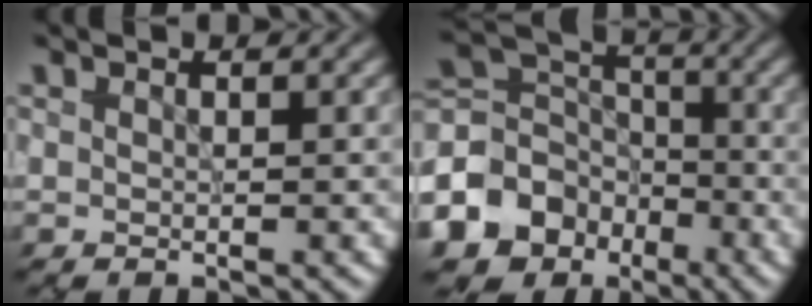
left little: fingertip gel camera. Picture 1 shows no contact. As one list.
[{"total": 8.5, "force": [-4.2, 6.7, 3.1], "torque": [-0.076, 0.003, -0.096]}]